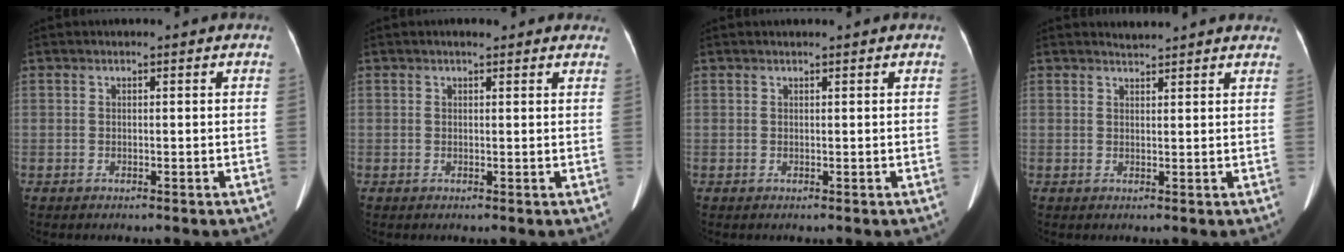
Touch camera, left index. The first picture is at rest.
{"total": 3.8, "force": [3.1, 1.3, 1.7], "torque": [-0.012, 0.019, 0.033]}
{"total": 1.3, "force": [1.2, -0.1, 0.5], "torque": [-0.008, 0.013, 0.021]}
{"total": 5.3, "force": [5.2, 0.5, 0.7], "torque": [-0.007, 0.010, 0.050]}